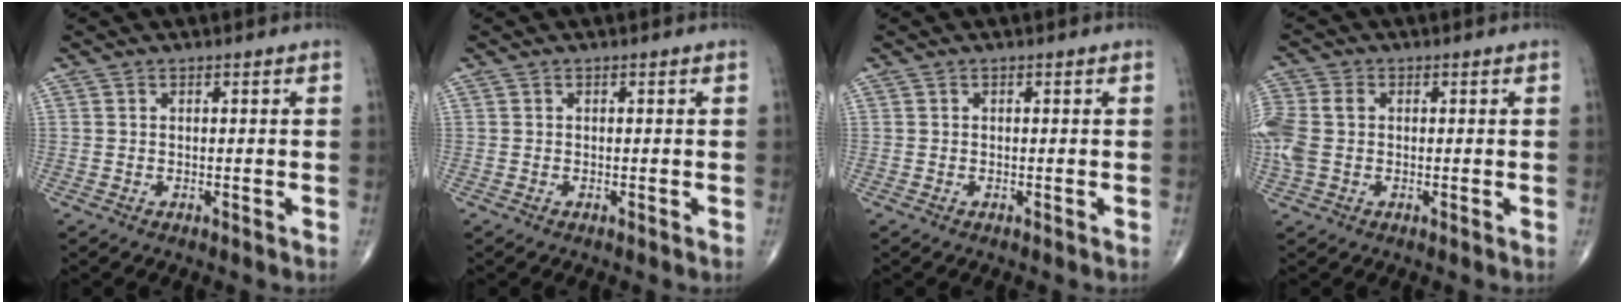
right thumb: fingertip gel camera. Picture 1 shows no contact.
{"total": 0.0}
{"total": 0.0}
{"total": 7.0, "force": [0.0, 5.1, 4.9], "torque": [-0.141, 0.015, -0.001]}